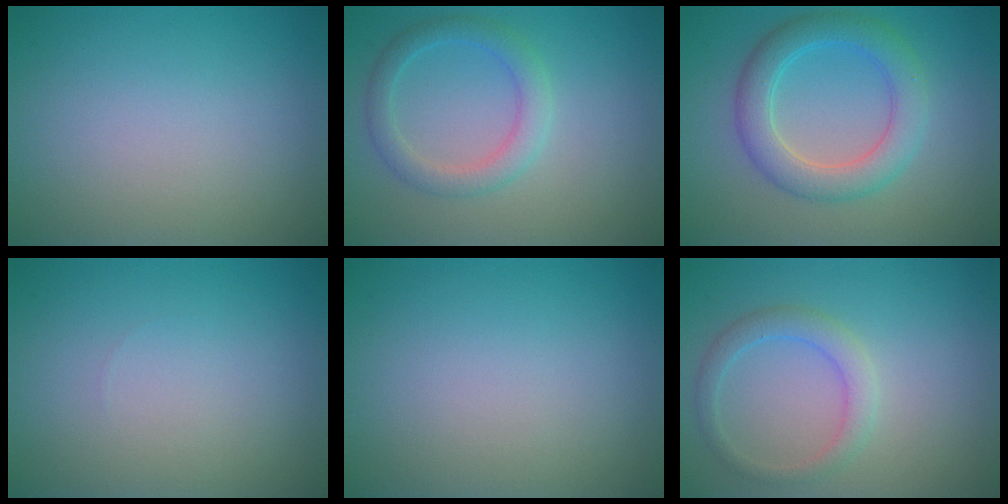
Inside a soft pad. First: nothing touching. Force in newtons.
{"total": 2.8, "press": 2.8, "slide": 0.1}
{"total": 4.7, "press": 4.7, "slide": 0.1}
{"total": 0.0}
{"total": 0.0}
{"total": 2.3, "press": 2.3, "slide": 0.2}